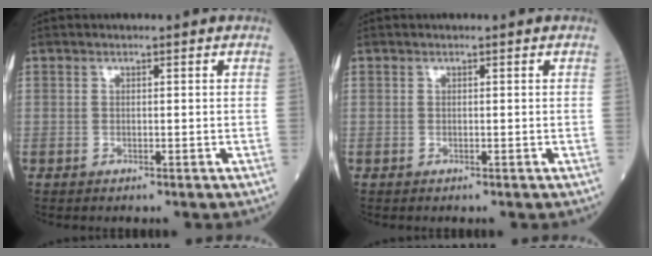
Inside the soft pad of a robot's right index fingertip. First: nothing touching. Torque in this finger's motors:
{"motor_torque": [0.01, 0.00, 0.00, 0.01]}